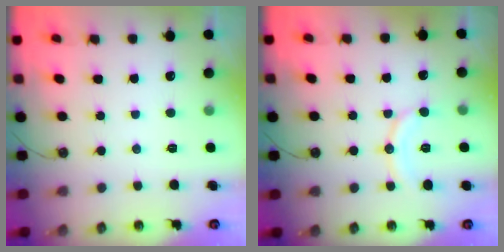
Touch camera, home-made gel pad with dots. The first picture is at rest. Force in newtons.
{"total": 9.5, "press": 9.5, "slide": 0.7}